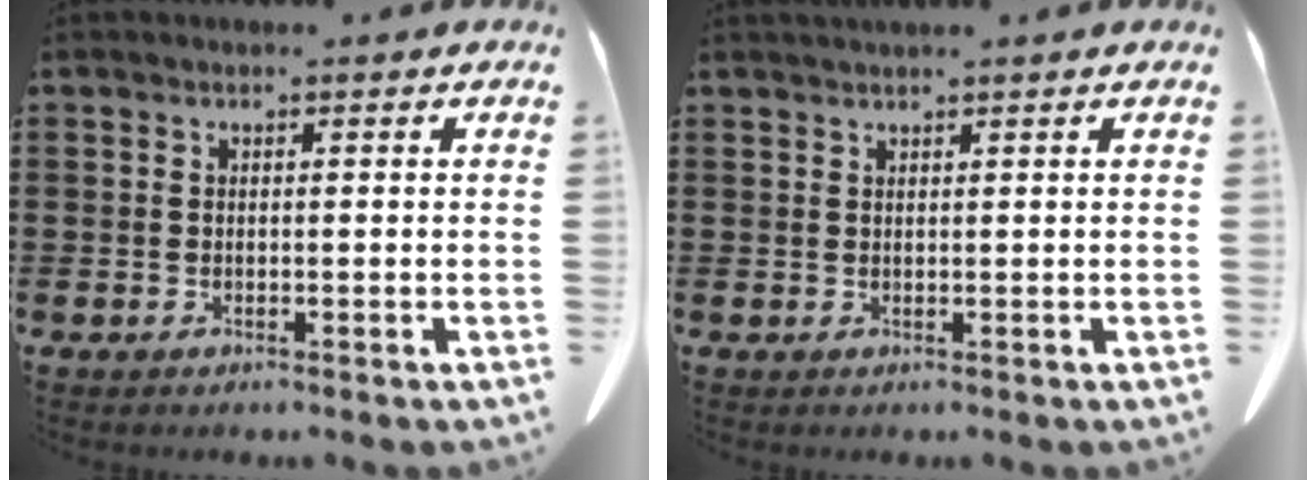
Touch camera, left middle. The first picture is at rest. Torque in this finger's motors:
{"motor_torque": [0.50, -0.45, 0.04, 0.07]}